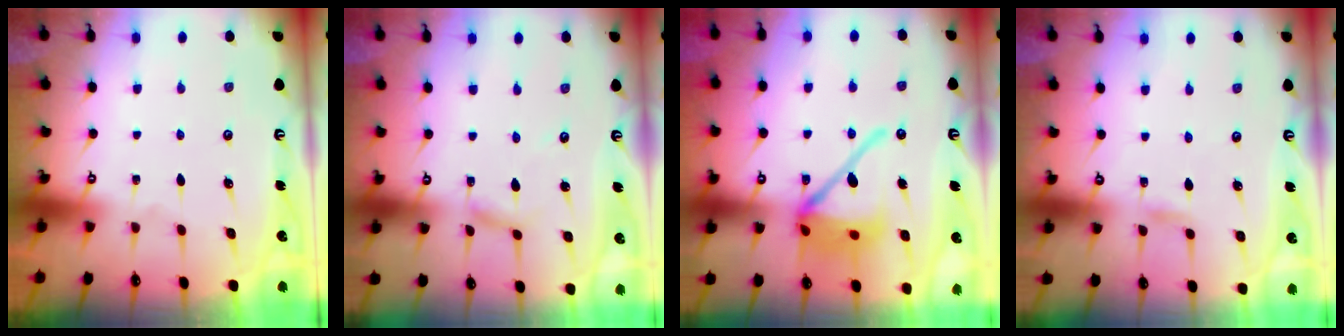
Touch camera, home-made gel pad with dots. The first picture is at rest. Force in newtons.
{"total": 2.9, "press": 2.9, "slide": 0.2}
{"total": 15.9, "press": 15.7, "slide": 2.5}
{"total": 2.8, "press": 2.8, "slide": 0.2}